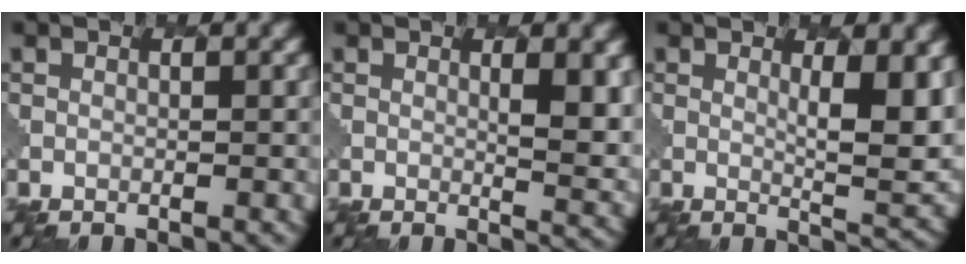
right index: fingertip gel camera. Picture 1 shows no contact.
{"total": 4.8, "force": [1.3, 1.4, 4.4], "torque": [-0.054, -0.006, 0.025]}
{"total": 6.1, "force": [1.8, 1.6, 5.6], "torque": [-0.078, -0.013, 0.036]}